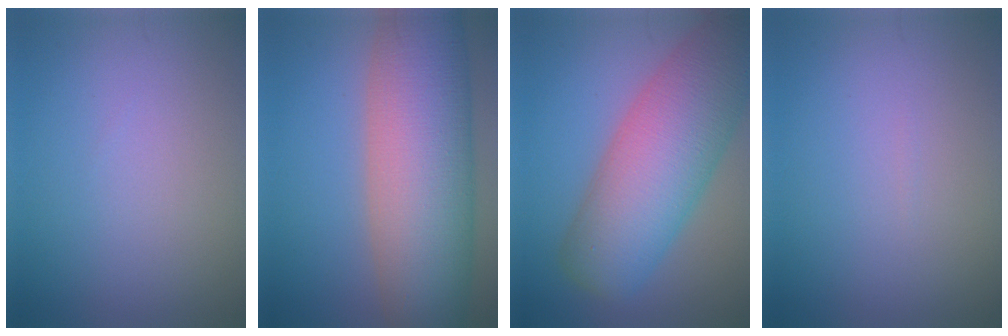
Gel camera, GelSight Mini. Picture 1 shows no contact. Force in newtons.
{"total": 12.8, "press": 12.8, "slide": 0.5}
{"total": 10.8, "press": 10.8, "slide": 0.5}
{"total": 0.0}